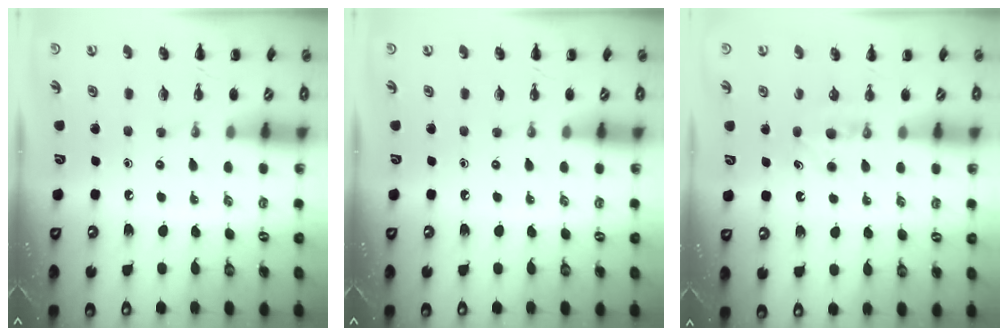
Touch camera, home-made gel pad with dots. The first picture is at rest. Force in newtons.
{"total": 0.0}
{"total": 4.6, "press": 4.4, "slide": 1.5}